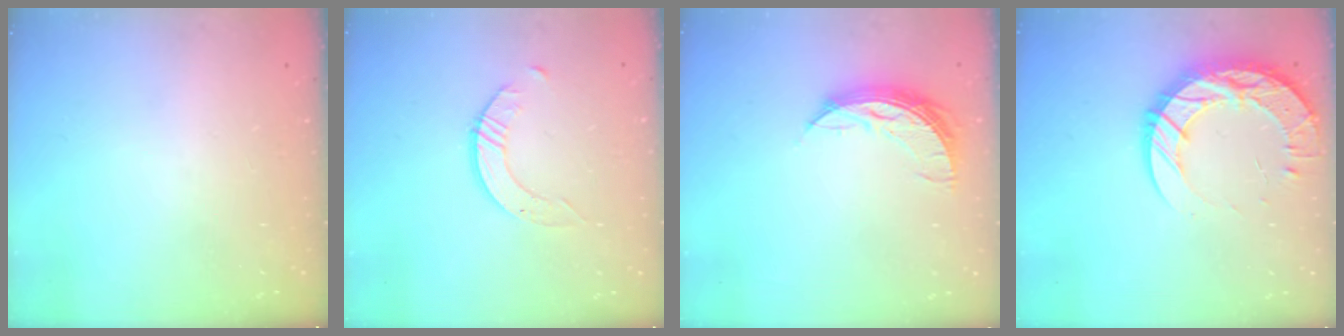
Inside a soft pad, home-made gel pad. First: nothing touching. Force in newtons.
{"total": 1.6, "press": 1.6, "slide": 0.2}
{"total": 8.1, "press": 8.0, "slide": 0.6}
{"total": 18.6, "press": 18.5, "slide": 1.6}